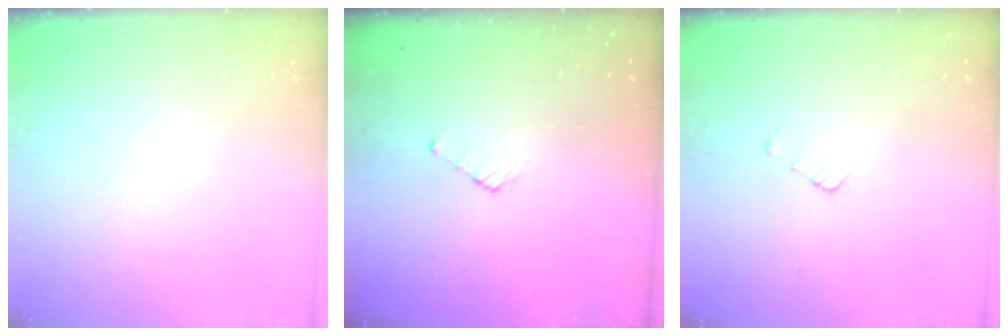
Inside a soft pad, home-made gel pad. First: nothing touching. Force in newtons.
{"total": 3.9, "press": 3.9, "slide": 0.4}
{"total": 2.7, "press": 2.7, "slide": 0.3}